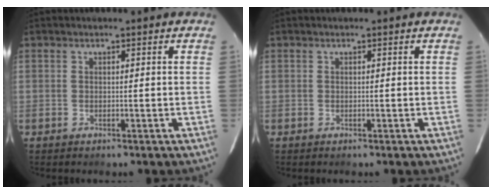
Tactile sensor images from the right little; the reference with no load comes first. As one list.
[{"total": 0.0}]